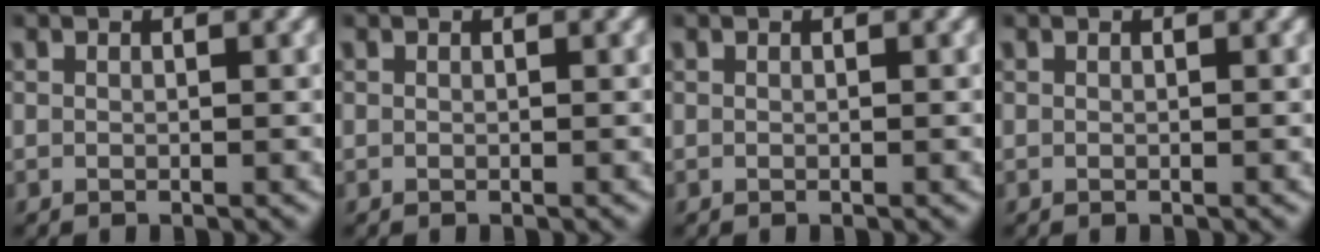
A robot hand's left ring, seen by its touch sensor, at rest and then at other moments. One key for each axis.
{"total": 0.0}
{"total": 0.0}
{"total": 0.0}